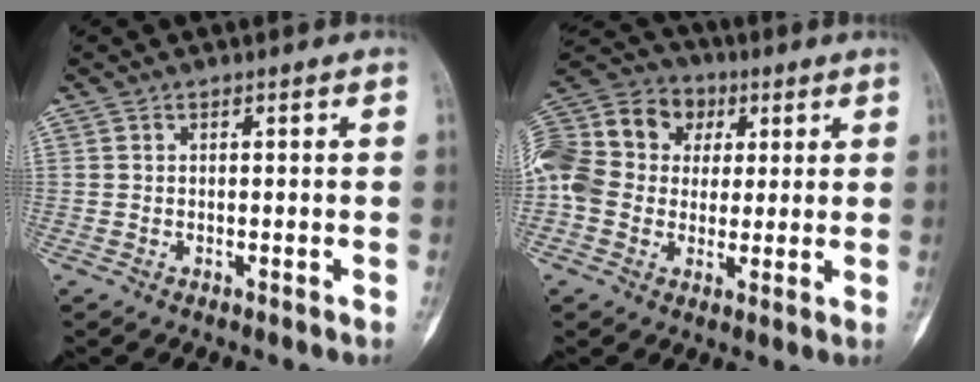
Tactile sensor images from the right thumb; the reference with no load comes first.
{"total": 19.7, "force": [3.4, 16.1, 10.8], "torque": [-0.228, 0.048, 0.058]}